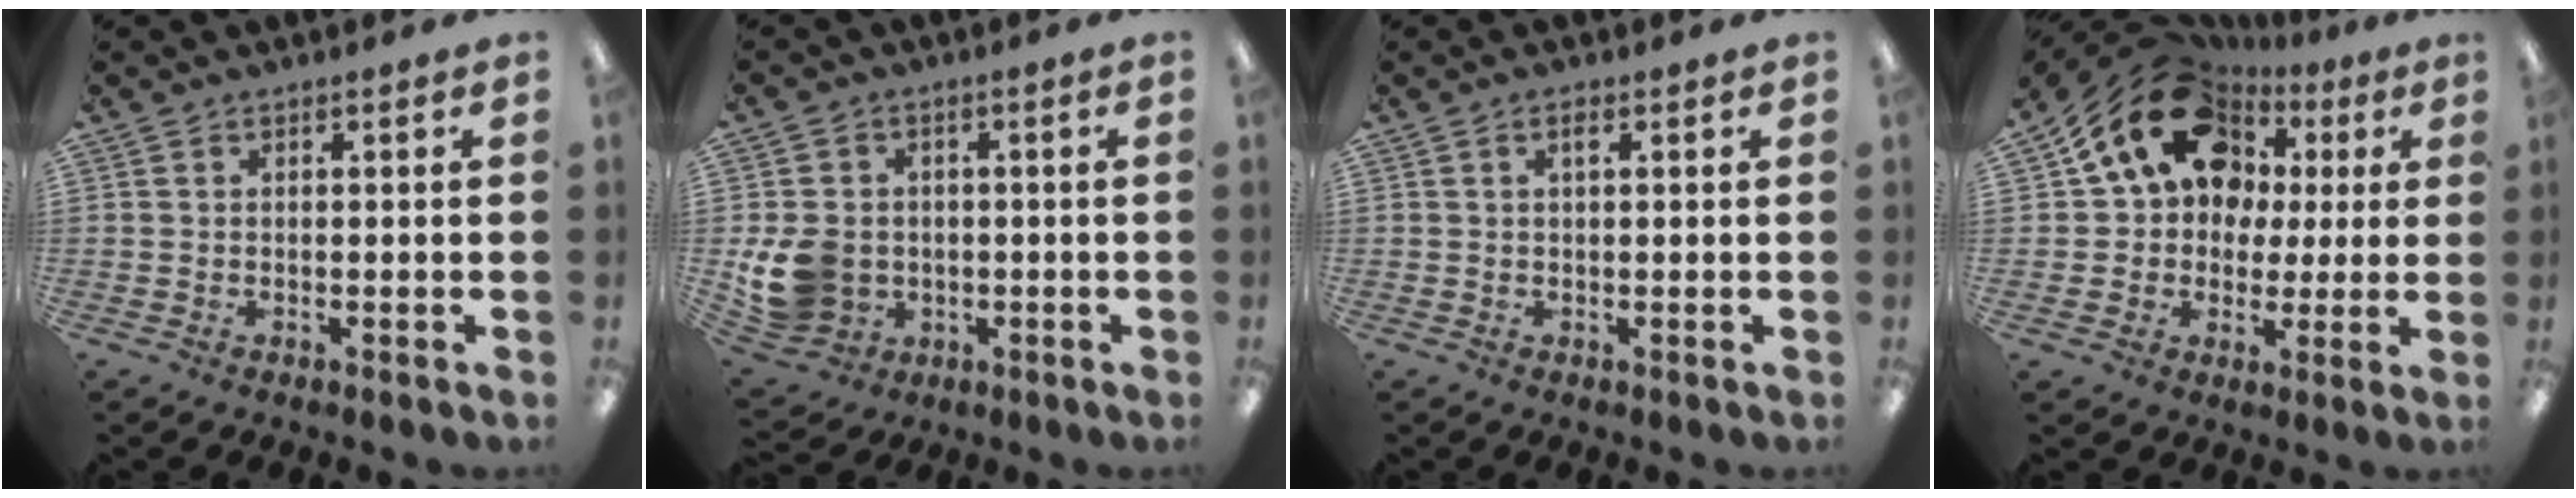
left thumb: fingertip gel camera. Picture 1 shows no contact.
{"total": 10.9, "force": [-1.3, 9.6, 5.0], "torque": [-0.115, 0.016, -0.014]}
{"total": 1.9, "force": [0.9, 0.8, 1.5], "torque": [-0.025, 0.002, 0.012]}
{"total": 19.1, "force": [8.5, 14.3, 9.4], "torque": [-0.166, -0.030, 0.160]}